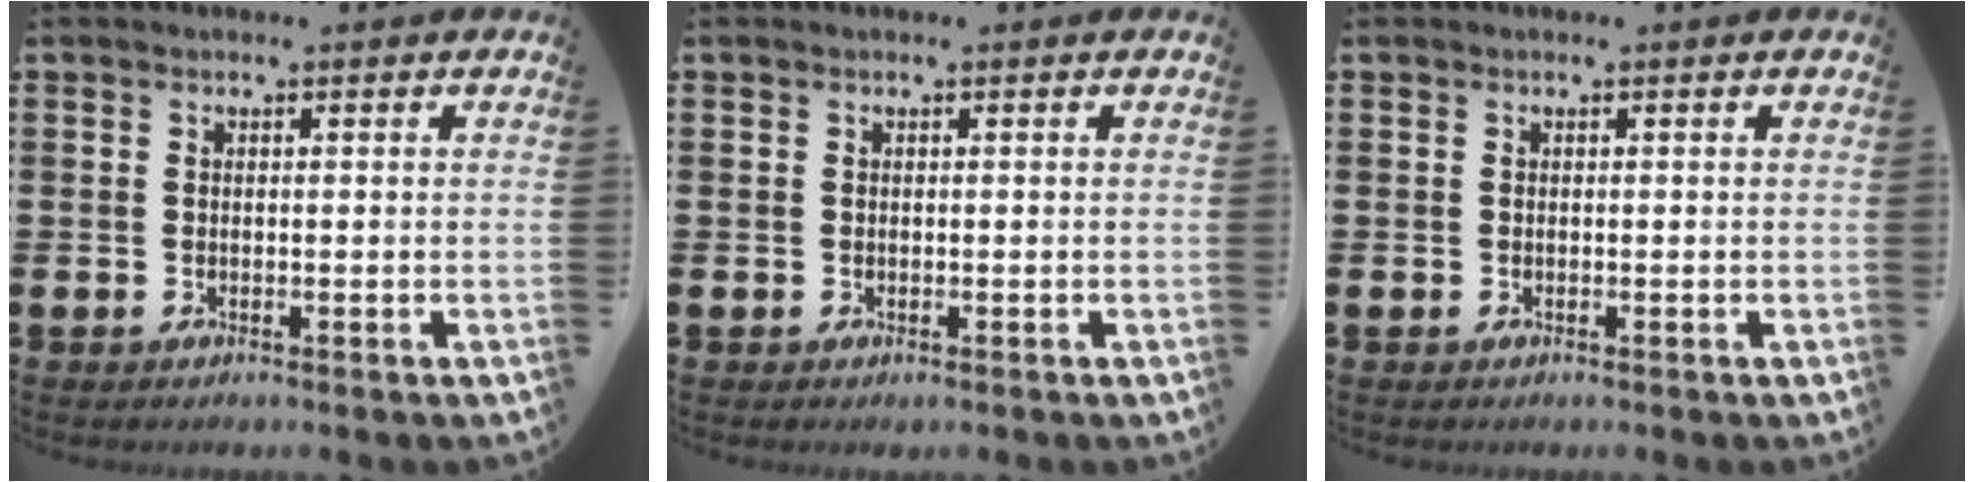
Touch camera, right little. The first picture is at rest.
{"total": 0.0}
{"total": 0.0}